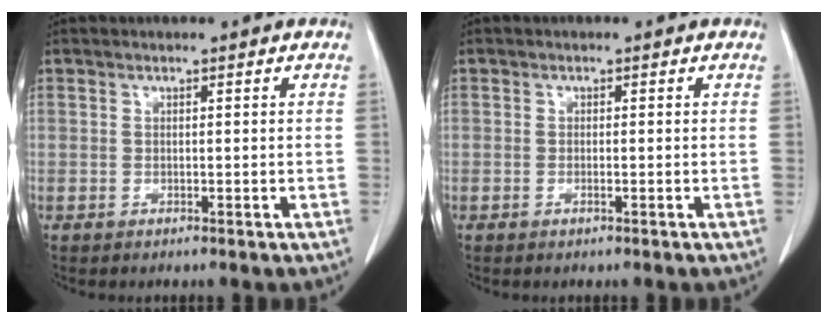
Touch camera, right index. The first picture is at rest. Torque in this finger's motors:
{"motor_torque": [-0.15, 0.12, -0.06, -0.01]}